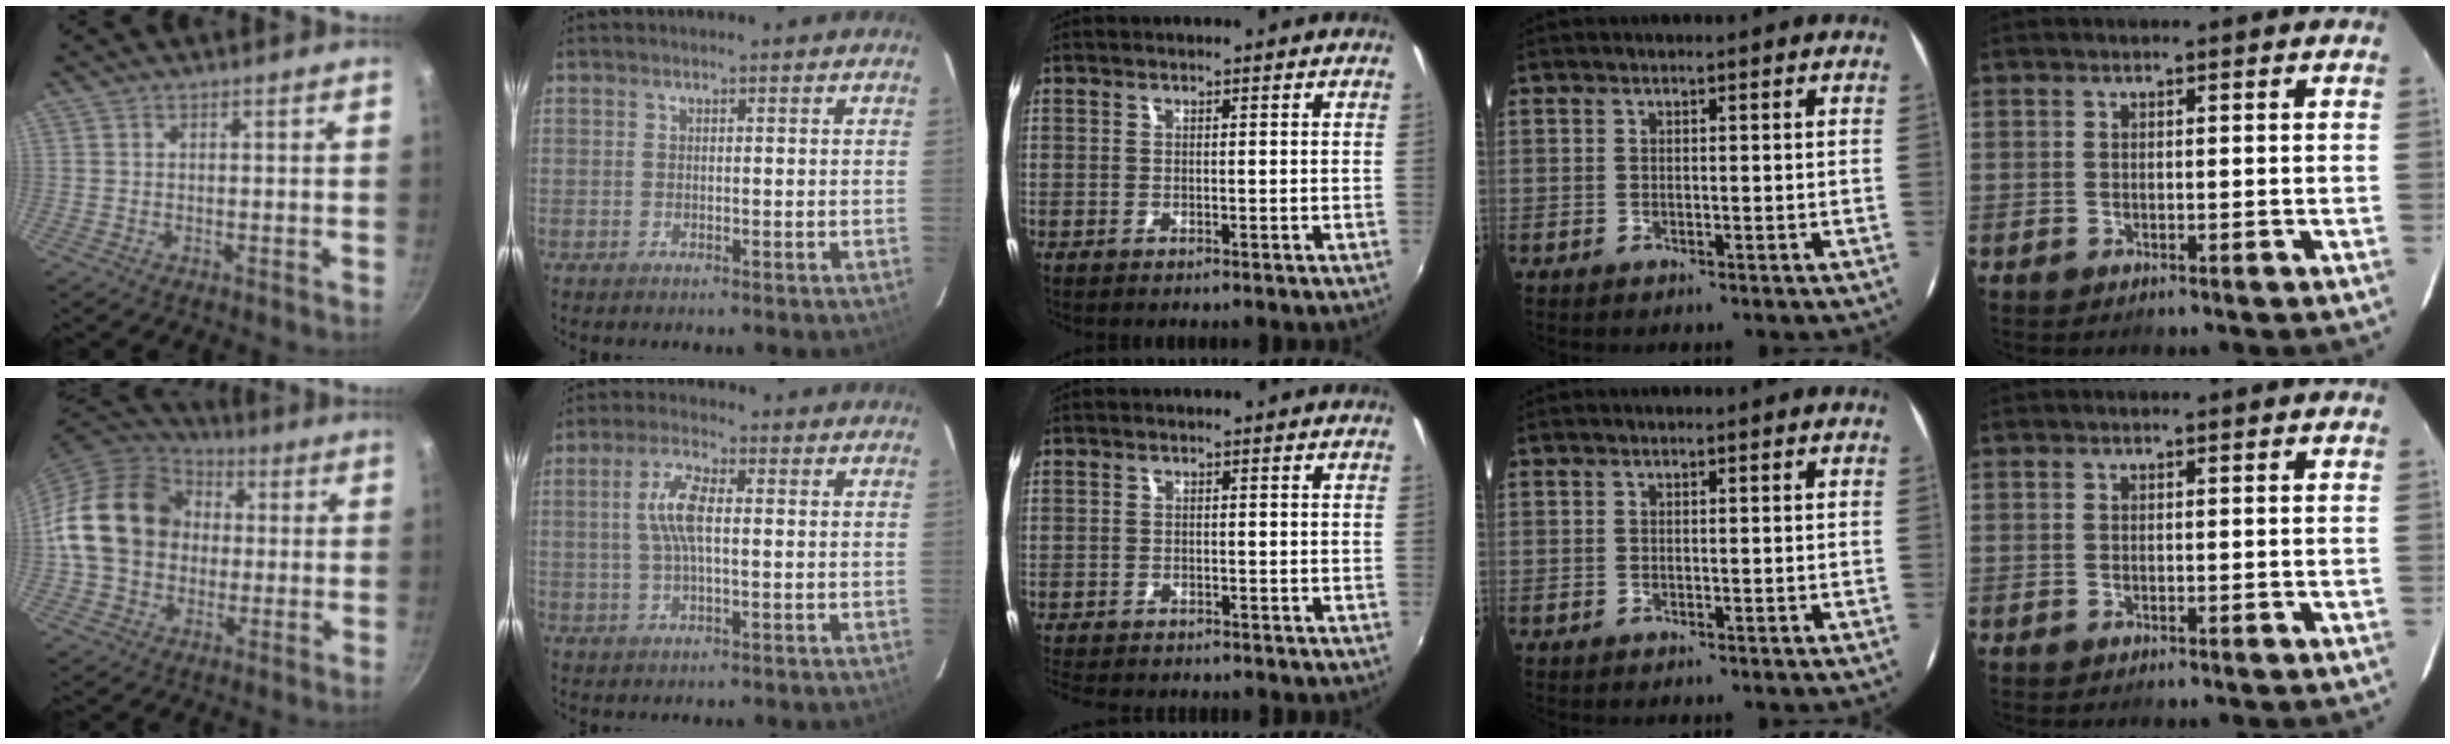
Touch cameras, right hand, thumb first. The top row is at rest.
{"thumb": {"total": 18.8, "force": [1.4, 15.3, 10.8], "torque": [-0.171, 0.033, 0.017]}, "index": {"total": 6.7, "force": [0.5, 2.1, 6.3], "torque": [-0.126, 0.010, 0.012]}, "middle": {"total": 5.4, "force": [-4.8, 1.7, 1.6], "torque": [-0.050, -0.012, -0.080]}}